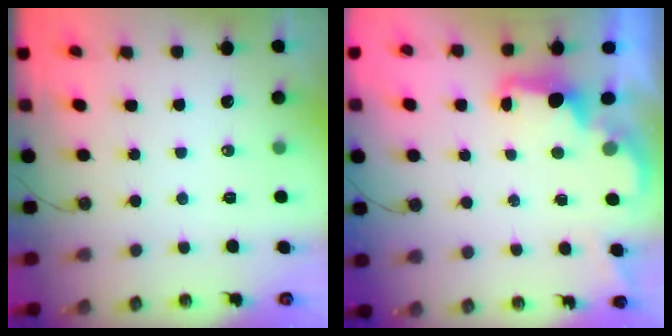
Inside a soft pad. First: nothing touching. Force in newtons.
{"total": 2.1, "press": 2.0, "slide": 0.7}